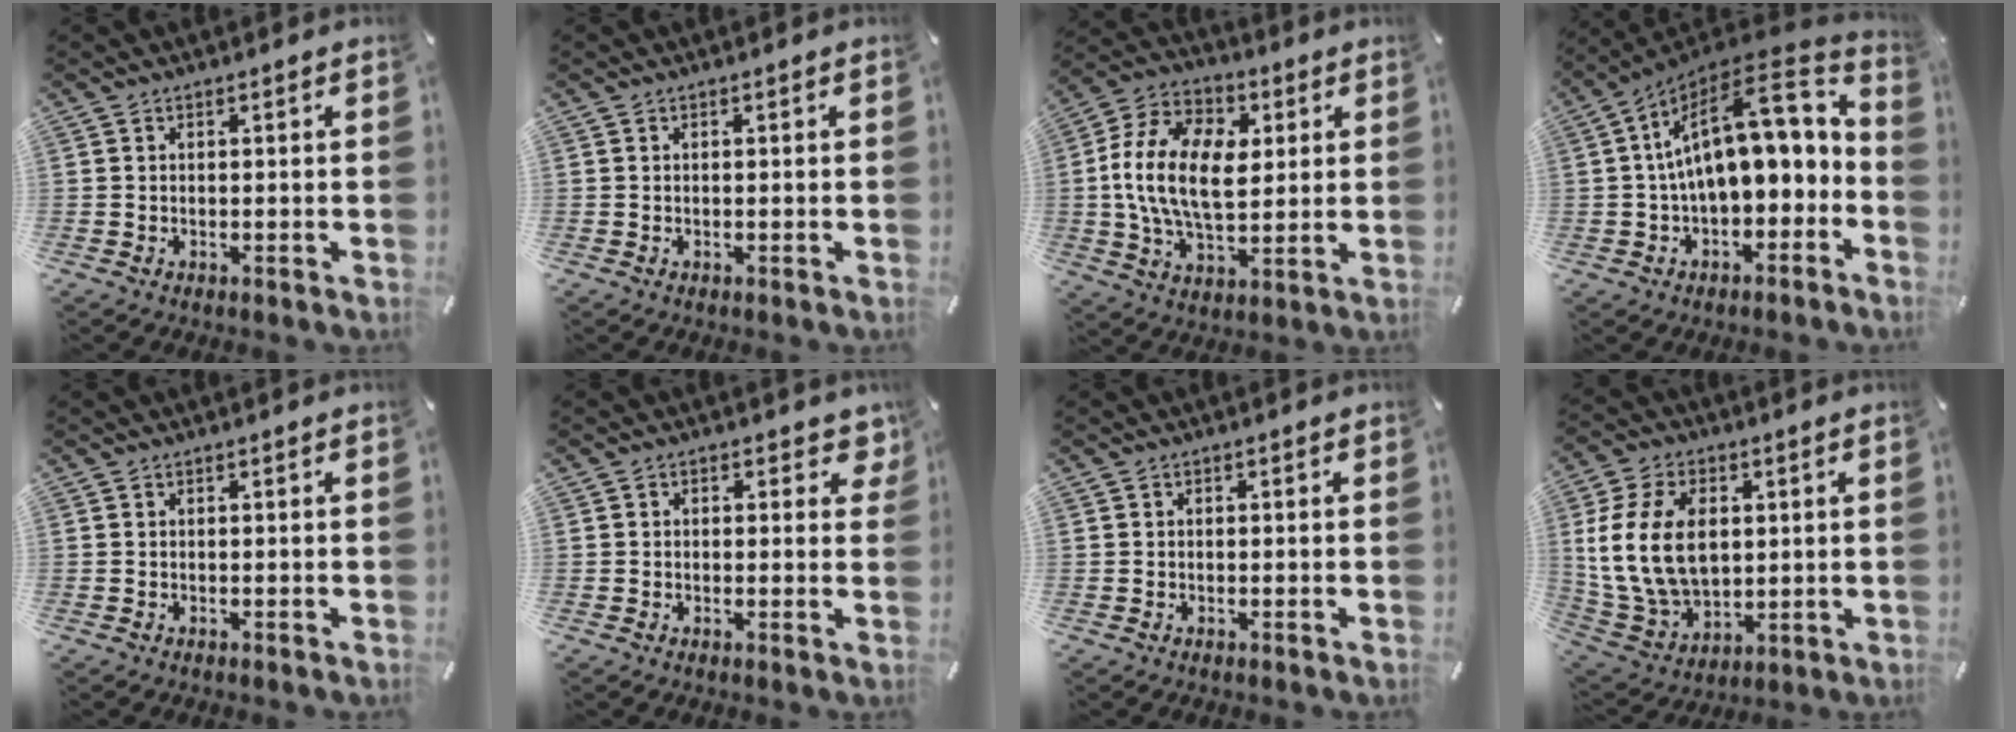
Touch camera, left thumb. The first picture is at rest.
{"total": 0.0}
{"total": 17.3, "force": [1.7, 11.0, 13.3], "torque": [-0.281, 0.011, 0.031]}
{"total": 18.7, "force": [2.8, 10.0, 15.5], "torque": [-0.246, -0.019, 0.045]}
{"total": 0.0}
{"total": 3.6, "force": [1.2, 2.5, 2.4], "torque": [-0.008, -0.004, 0.013]}
{"total": 0.6, "force": [-0.1, 0.5, 0.2], "torque": [-0.002, 0.004, -0.003]}
{"total": 17.0, "force": [2.6, 12.1, 11.6], "torque": [-0.247, 0.003, 0.046]}